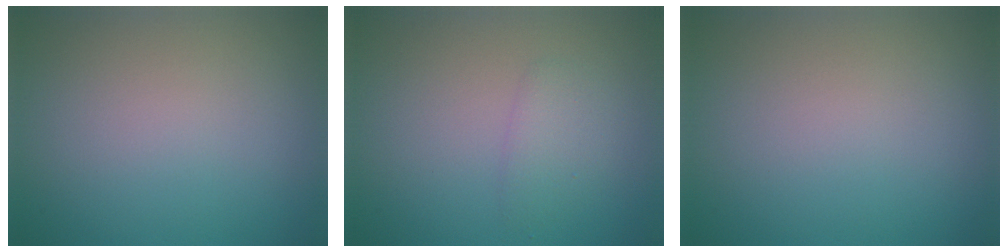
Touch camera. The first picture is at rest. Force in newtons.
{"total": 1.6, "press": 1.6, "slide": 0.1}
{"total": 0.0}